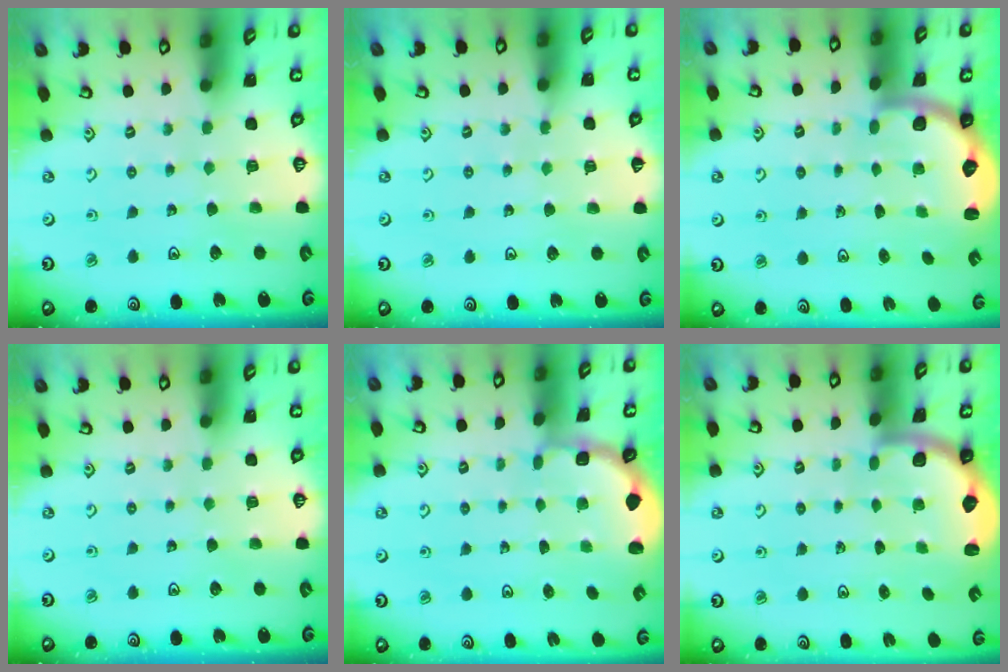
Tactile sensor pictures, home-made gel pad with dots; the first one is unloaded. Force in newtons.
{"total": 3.7, "press": 3.6, "slide": 0.6}
{"total": 2.7, "press": 2.0, "slide": 1.7}
{"total": 0.0}
{"total": 2.0, "press": 1.8, "slide": 0.7}
{"total": 2.4, "press": 2.1, "slide": 1.3}